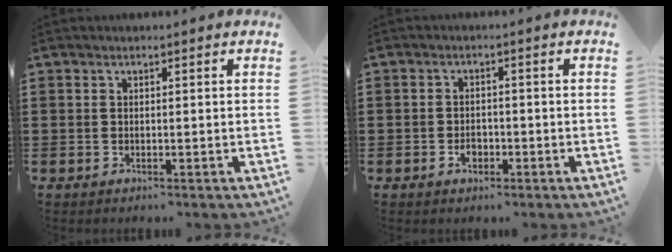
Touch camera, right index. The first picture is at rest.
{"total": 2.4, "force": [-1.0, 1.6, 1.5], "torque": [-0.030, 0.000, -0.019]}